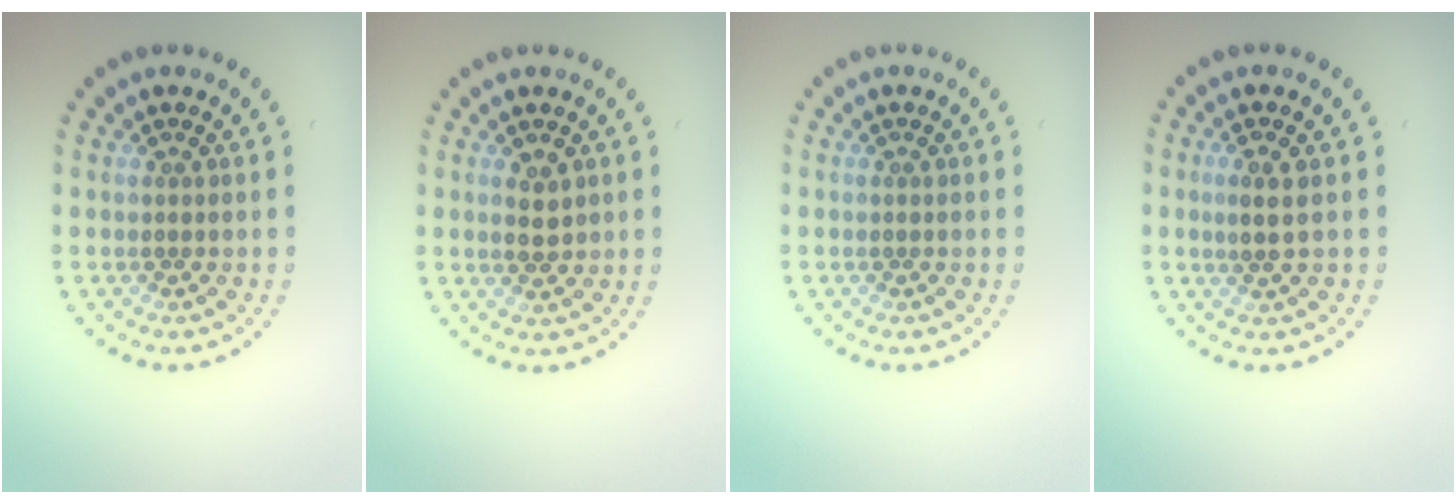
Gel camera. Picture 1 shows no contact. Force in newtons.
{"total": 1.8, "press": 1.8, "slide": 0.4}
{"total": 0.0}
{"total": 1.8, "press": 1.7, "slide": 0.7}